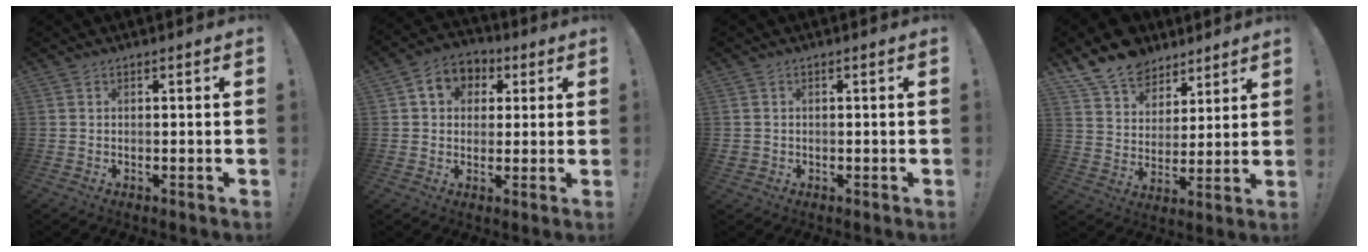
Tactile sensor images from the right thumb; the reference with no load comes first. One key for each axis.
{"total": 8.2, "fx": 2.2, "fy": 7.0, "fz": 3.7, "tx": -0.059, "ty": 0.007, "tz": 0.046}
{"total": 1.3, "fx": -0.2, "fy": 1.1, "fz": 0.5, "tx": -0.017, "ty": 0.005, "tz": -0.003}
{"total": 13.4, "fx": 10.2, "fy": 8.0, "fz": 3.3, "tx": -0.059, "ty": -0.077, "tz": 0.196}